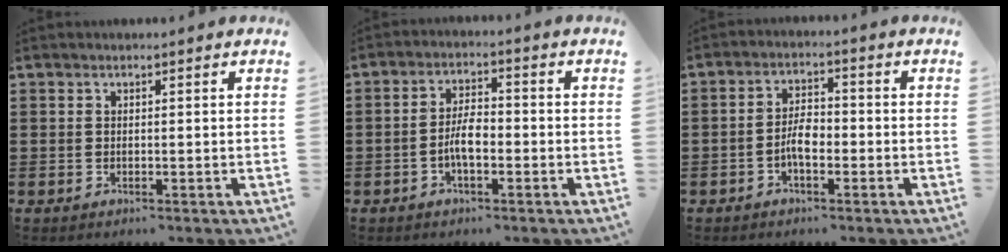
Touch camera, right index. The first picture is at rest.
{"total": 4.5, "force": [-1.4, 1.8, 4.0], "torque": [-0.083, 0.003, -0.029]}
{"total": 3.9, "force": [-1.3, 1.7, 3.3], "torque": [-0.065, 0.005, -0.026]}